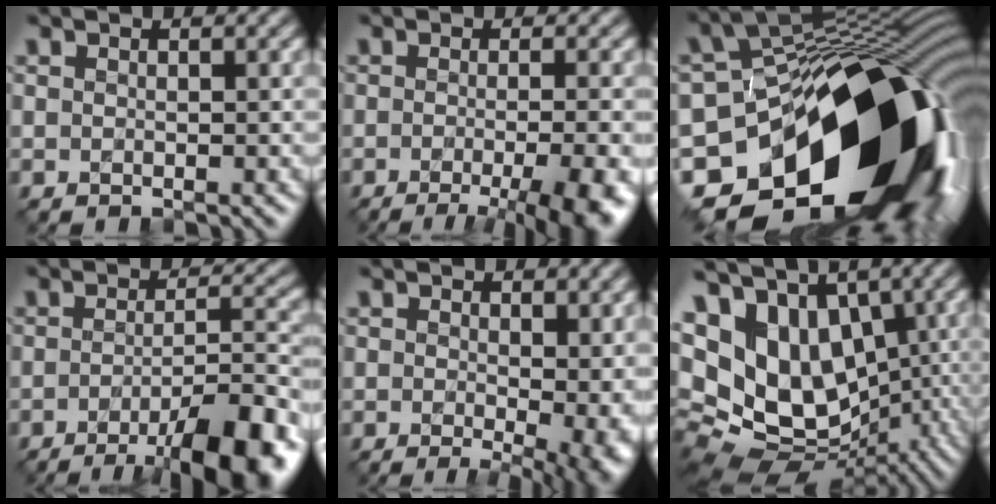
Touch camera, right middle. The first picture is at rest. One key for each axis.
{"total": 9.2, "fx": -4.0, "fy": 3.0, "fz": 7.7, "tx": -0.075, "ty": -0.013, "tz": -0.049}
{"total": 20.9, "fx": -9.6, "fy": 11.6, "fz": 14.5, "tx": -0.222, "ty": -0.006, "tz": -0.136}
{"total": 11.1, "fx": -6.3, "fy": 3.0, "fz": 8.7, "tx": -0.109, "ty": 0.006, "tz": -0.089}
{"total": 8.3, "fx": -0.7, "fy": 3.7, "fz": 7.4, "tx": -0.067, "ty": -0.010, "tz": 0.000}
{"total": 16.5, "fx": 1.9, "fy": 12.7, "fz": 10.4, "tx": -0.204, "ty": 0.005, "tz": 0.044}